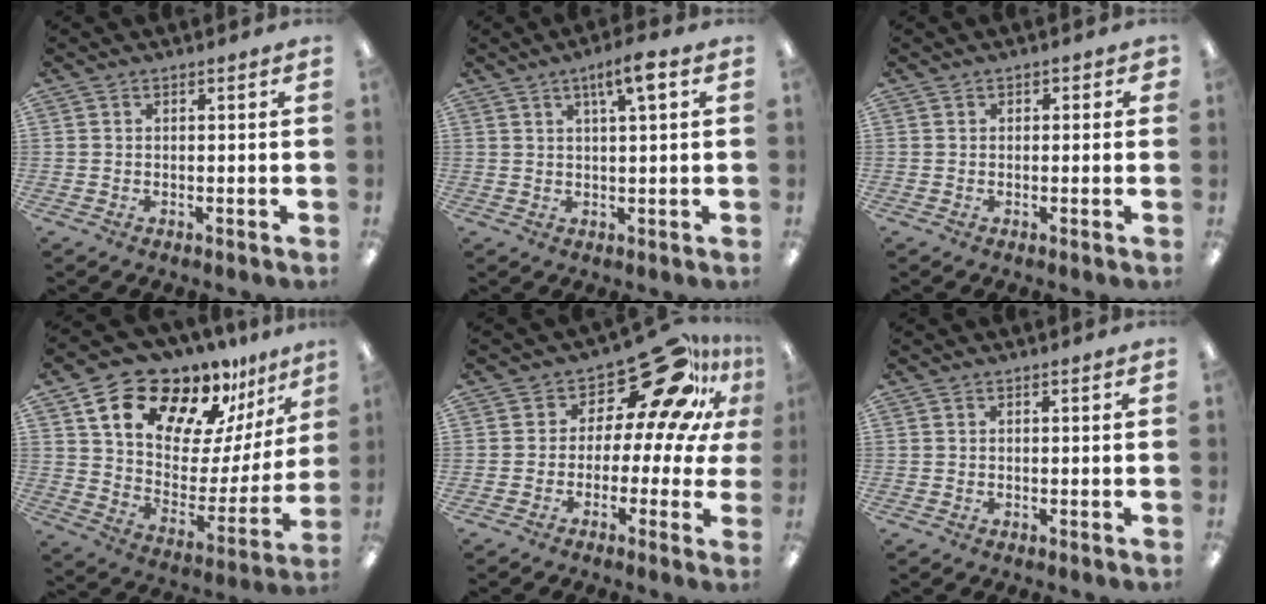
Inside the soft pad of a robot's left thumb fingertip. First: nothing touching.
{"total": 5.4, "force": [2.8, 0.9, 4.5], "torque": [-0.069, -0.006, 0.042]}
{"total": 1.0, "force": [-0.2, 0.9, 0.3], "torque": [0.003, 0.001, -0.007]}
{"total": 19.3, "force": [15.5, 8.6, 7.5], "torque": [-0.136, -0.116, 0.271]}
{"total": 18.4, "force": [11.8, 7.9, 11.7], "torque": [-0.168, -0.087, 0.192]}
{"total": 0.0}